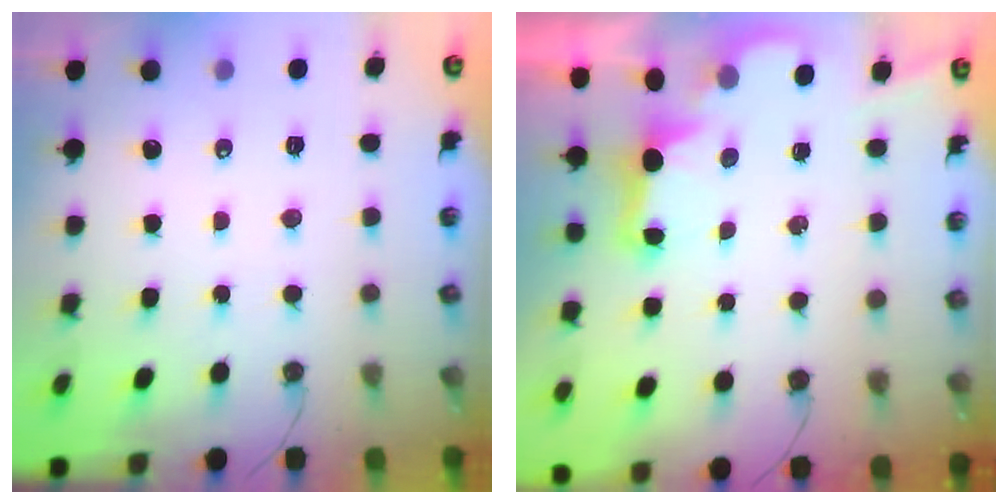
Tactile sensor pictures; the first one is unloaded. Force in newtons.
{"total": 2.3, "press": 2.2, "slide": 0.7}